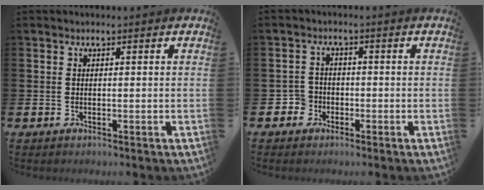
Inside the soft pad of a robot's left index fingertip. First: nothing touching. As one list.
[{"total": 2.9, "force": [-2.1, 2.0, -0.4], "torque": [-0.005, 0.006, -0.046]}]